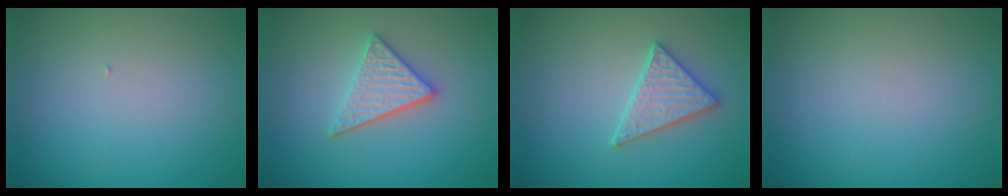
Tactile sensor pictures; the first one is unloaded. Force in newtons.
{"total": 3.5, "press": 3.0, "slide": 1.8}
{"total": 3.0, "press": 2.9, "slide": 0.7}
{"total": 0.0}